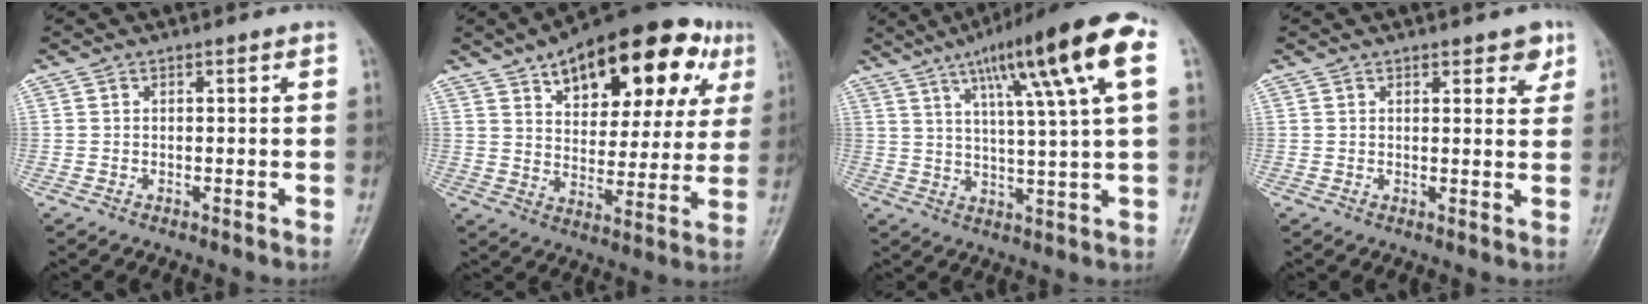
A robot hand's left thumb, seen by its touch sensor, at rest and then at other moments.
{"total": 24.5, "force": [11.9, 12.1, 17.6], "torque": [-0.209, -0.001, 0.173]}
{"total": 18.4, "force": [7.7, 2.0, 16.5], "torque": [-0.249, 0.004, 0.115]}
{"total": 3.7, "force": [2.3, 1.7, 2.4], "torque": [-0.008, -0.011, 0.026]}